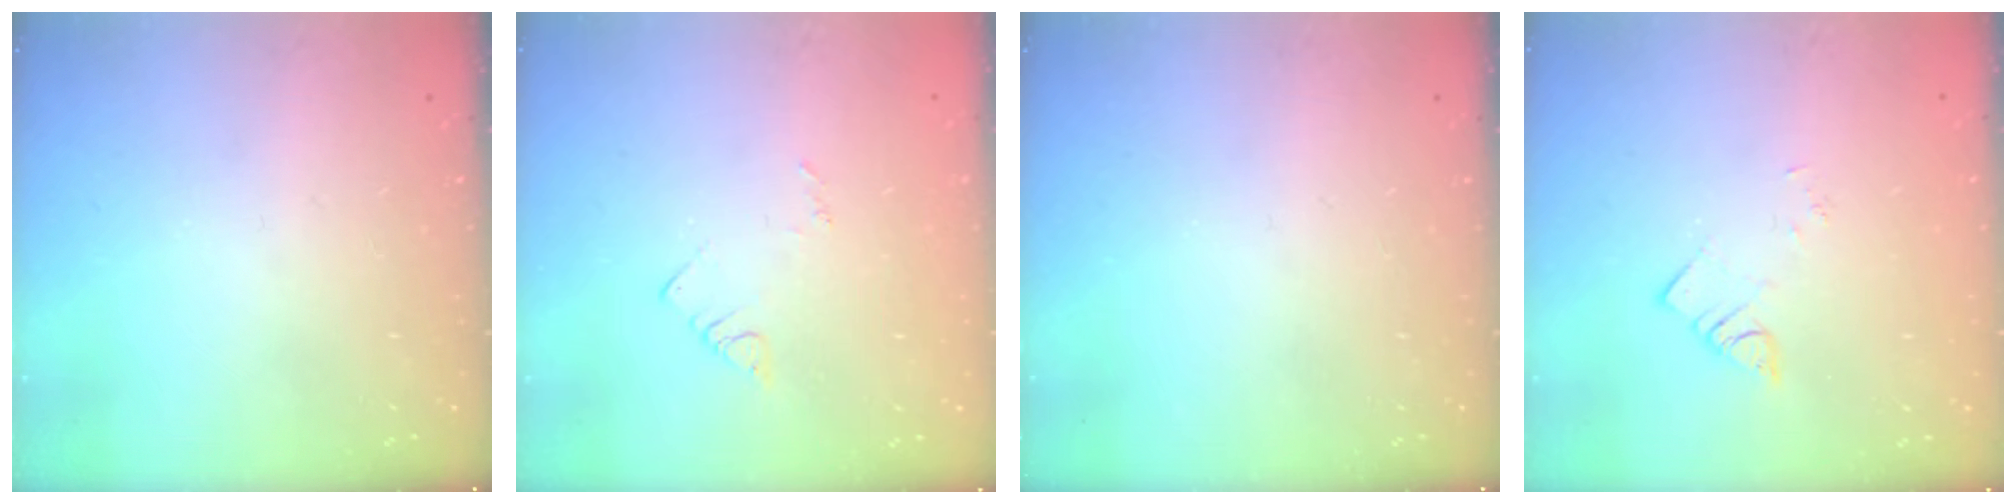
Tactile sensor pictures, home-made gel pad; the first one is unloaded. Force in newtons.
{"total": 3.4, "press": 3.4, "slide": 0.3}
{"total": 0.0}
{"total": 2.2, "press": 2.1, "slide": 0.4}